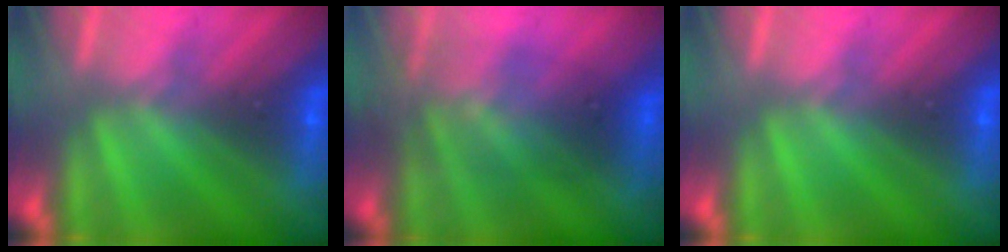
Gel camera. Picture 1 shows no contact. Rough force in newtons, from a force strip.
{"total": 1.6}
{"total": 0.0}